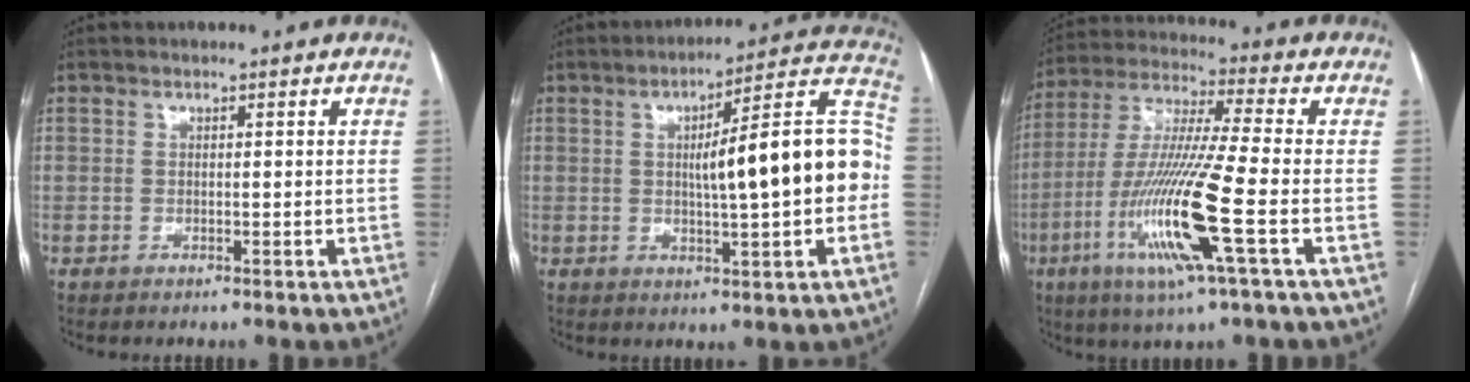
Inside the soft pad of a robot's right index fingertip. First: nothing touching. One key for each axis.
{"total": 16.9, "fx": -0.2, "fy": 2.0, "fz": 16.8, "tx": -0.233, "ty": 0.037, "tz": -0.003}
{"total": 16.7, "fx": -5.5, "fy": -0.3, "fz": 15.8, "tx": -0.330, "ty": -0.020, "tz": -0.107}